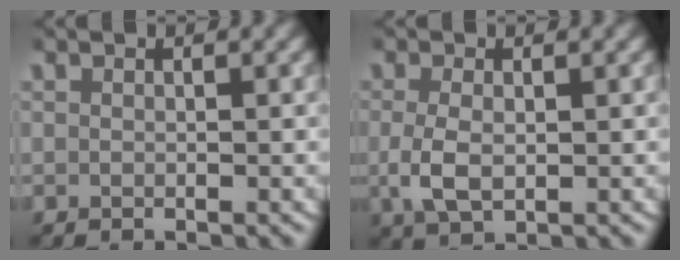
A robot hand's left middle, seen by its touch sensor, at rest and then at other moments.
{"total": 3.3, "force": [-0.4, 1.9, 2.7], "torque": [-0.072, -0.010, 0.001]}